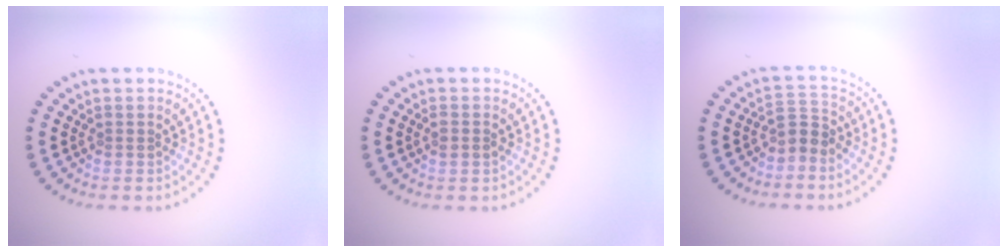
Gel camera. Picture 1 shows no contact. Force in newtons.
{"total": 1.0, "press": 1.0, "slide": 0.1}
{"total": 2.2, "press": 1.6, "slide": 1.5}